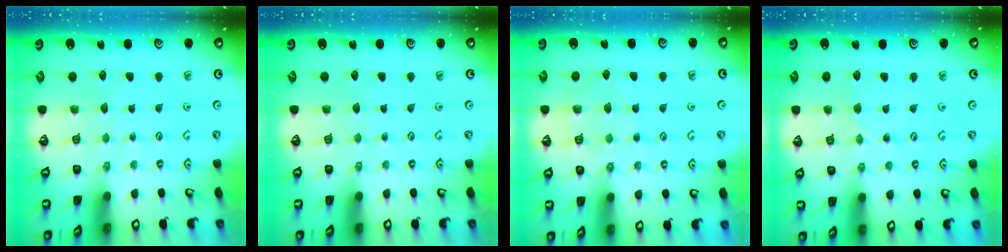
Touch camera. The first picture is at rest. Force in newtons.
{"total": 0.0}
{"total": 6.0, "press": 6.0, "slide": 0.9}
{"total": 2.0, "press": 2.0, "slide": 0.2}